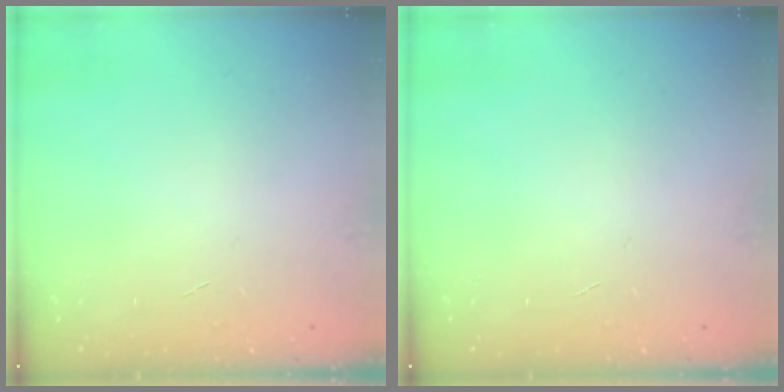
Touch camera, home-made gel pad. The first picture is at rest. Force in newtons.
{"total": 0.0}